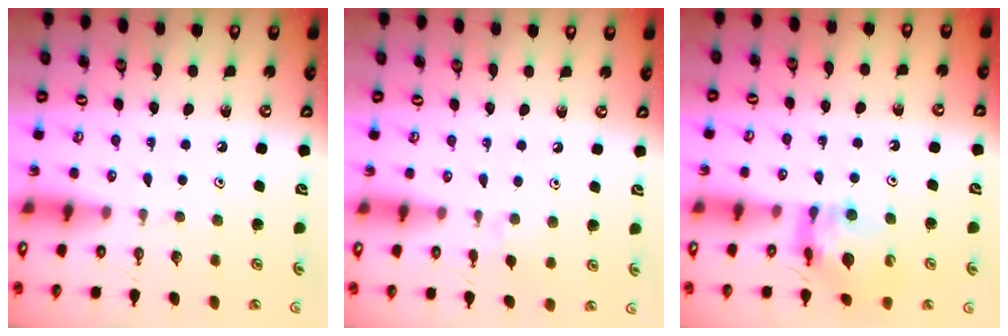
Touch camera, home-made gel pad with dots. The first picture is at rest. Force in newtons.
{"total": 2.5, "press": 2.4, "slide": 0.5}
{"total": 10.5, "press": 10.5, "slide": 1.1}